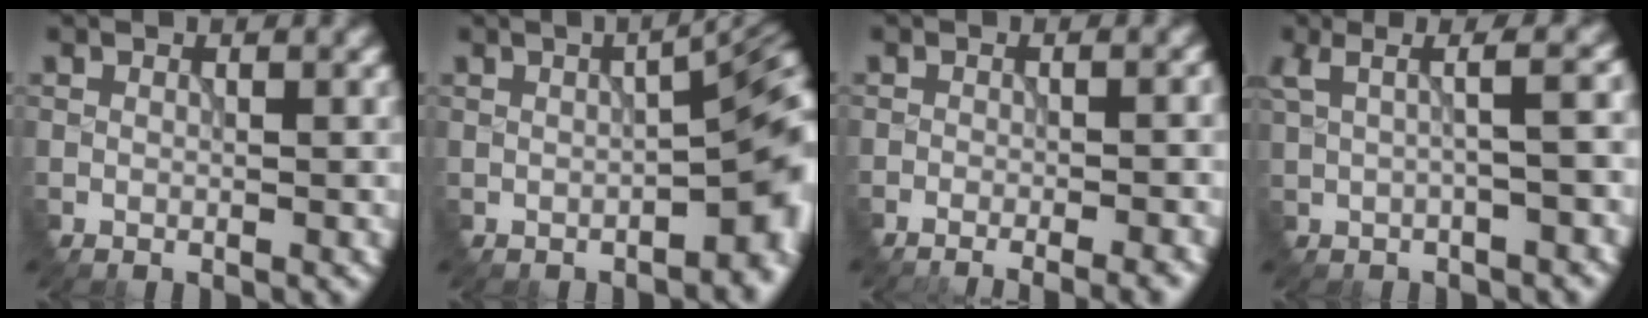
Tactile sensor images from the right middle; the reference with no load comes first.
{"total": 7.8, "force": [-1.2, 2.5, 7.3], "torque": [-0.078, -0.003, -0.008]}
{"total": 5.3, "force": [-2.8, 1.8, 4.1], "torque": [-0.016, 0.010, -0.027]}
{"total": 4.4, "force": [0.7, 1.2, 4.2], "torque": [-0.051, 0.020, 0.019]}